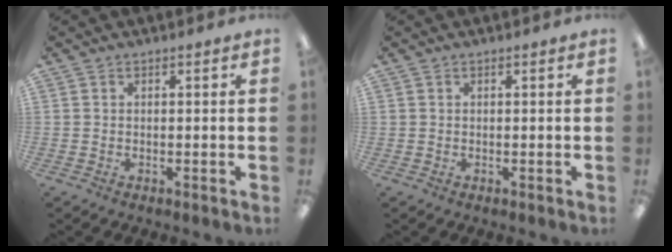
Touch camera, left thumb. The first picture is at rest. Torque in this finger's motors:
{"motor_torque": [-0.68, 0.09, 0.31, 0.05, 0.00]}